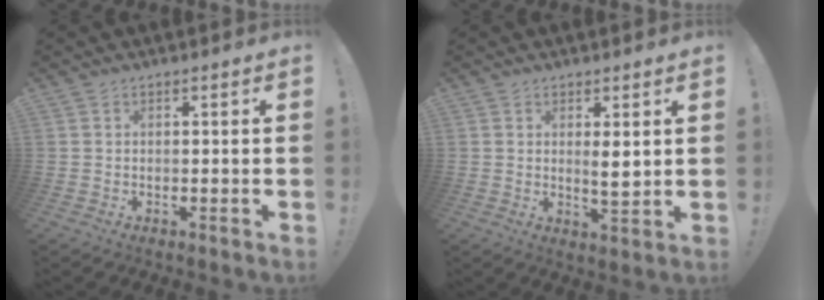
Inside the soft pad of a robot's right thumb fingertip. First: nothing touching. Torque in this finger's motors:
{"motor_torque": [-0.17, 0.22, 0.26, 0.02, 0.06]}